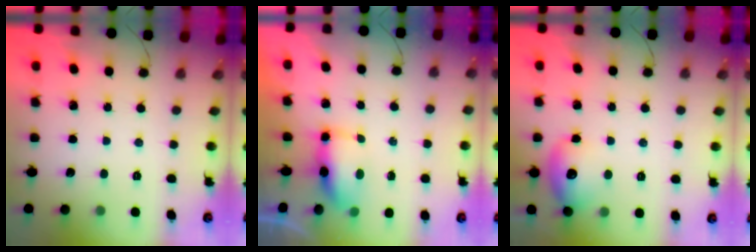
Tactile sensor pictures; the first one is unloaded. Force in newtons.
{"total": 10.3, "press": 8.2, "slide": 6.2}
{"total": 11.0, "press": 10.8, "slide": 1.8}